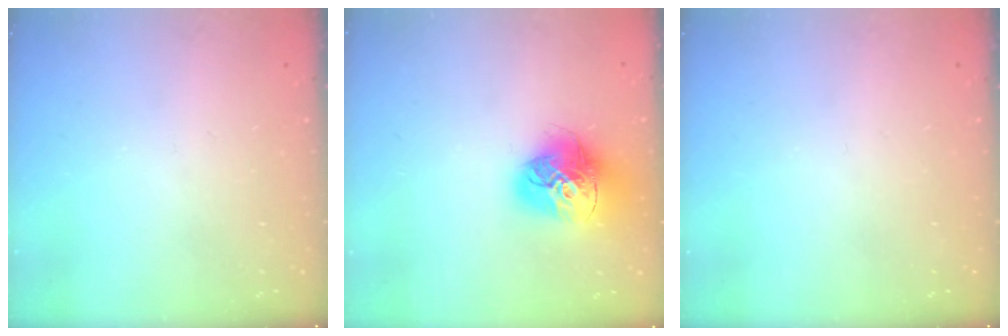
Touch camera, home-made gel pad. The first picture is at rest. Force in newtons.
{"total": 18.0, "press": 17.9, "slide": 1.9}
{"total": 0.0}